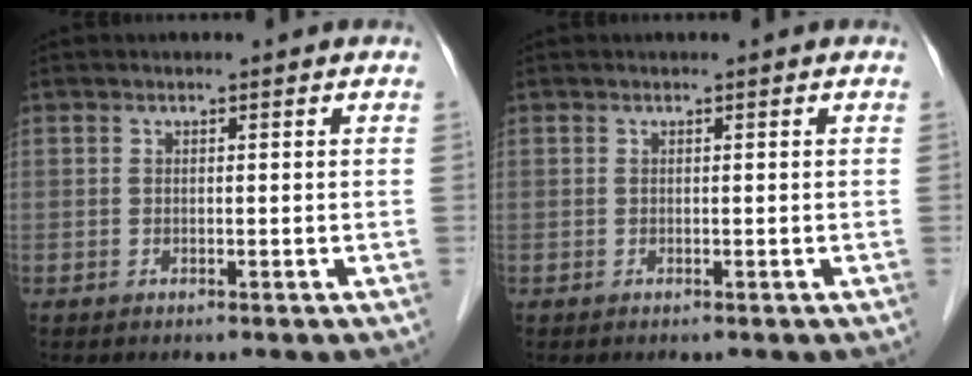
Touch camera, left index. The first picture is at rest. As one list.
[{"total": 0.0}]